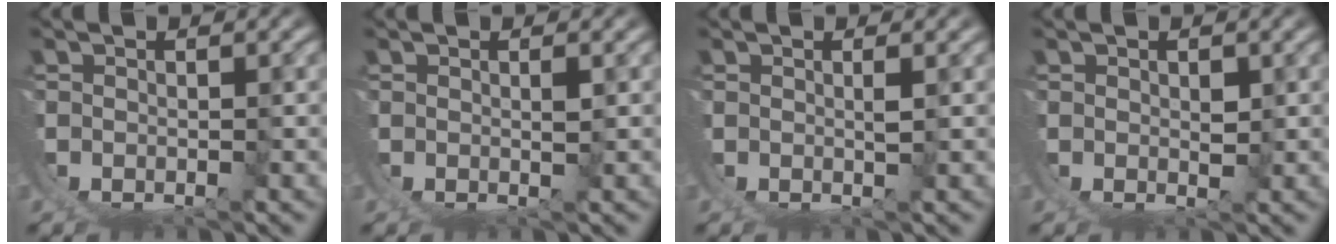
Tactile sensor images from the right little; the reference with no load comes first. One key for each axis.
{"total": 0.9, "fx": 0.4, "fy": -0.7, "fz": 0.4, "tx": -0.003, "ty": 0.000, "tz": 0.009}
{"total": 1.3, "fx": 0.5, "fy": -1.1, "fz": 0.4, "tx": -0.003, "ty": 0.001, "tz": 0.011}
{"total": 0.9, "fx": 0.5, "fy": 0.2, "fz": 0.7, "tx": -0.013, "ty": -0.008, "tz": 0.012}